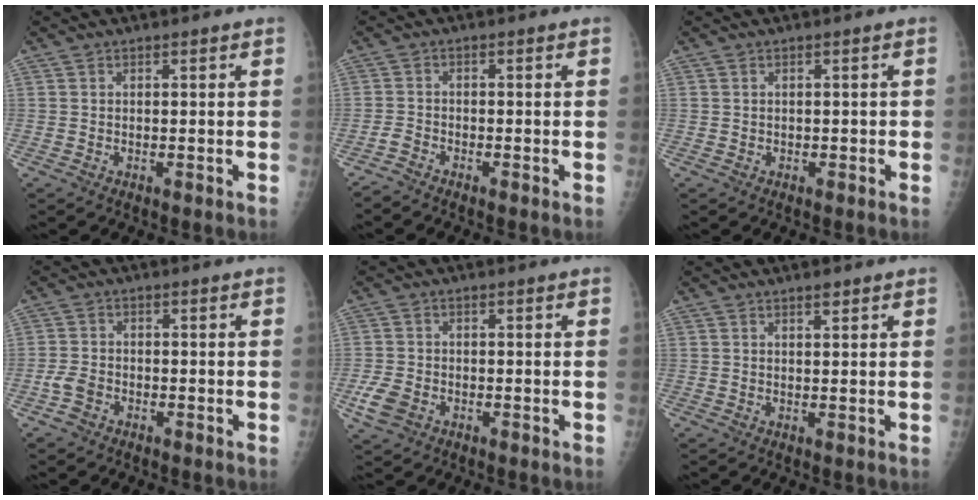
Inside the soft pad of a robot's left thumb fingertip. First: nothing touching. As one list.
[{"total": 1.8, "force": [-1.8, 0.3, 0.0], "torque": [-0.004, 0.001, -0.042]}, {"total": 0.6, "force": [-0.2, 0.6, 0.1], "torque": [0.002, 0.004, -0.002]}, {"total": 3.0, "force": [-1.7, 2.2, 1.3], "torque": [-0.024, 0.011, -0.034]}, {"total": 4.6, "force": [-1.9, 3.3, 2.5], "torque": [-0.057, 0.005, -0.031]}, {"total": 1.3, "force": [1.0, 0.3, 0.8], "torque": [-0.012, -0.006, 0.017]}]